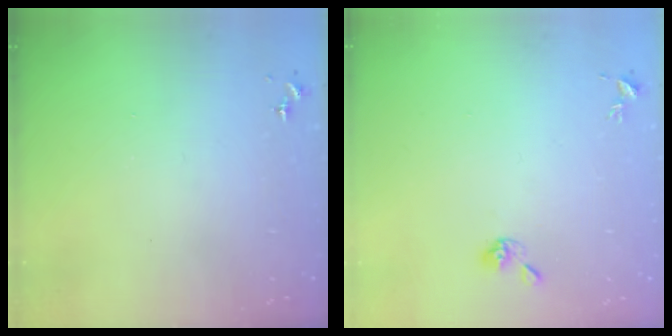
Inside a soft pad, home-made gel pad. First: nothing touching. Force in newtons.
{"total": 5.2, "press": 5.1, "slide": 0.7}